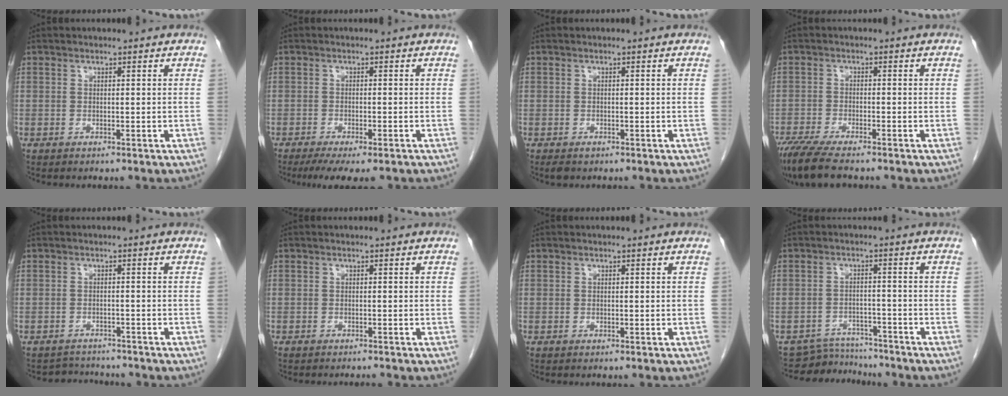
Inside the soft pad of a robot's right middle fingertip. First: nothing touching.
{"total": 7.5, "force": [-5.8, 1.6, 4.6], "torque": [-0.062, -0.015, -0.086]}
{"total": 1.2, "force": [-0.7, 0.7, 0.6], "torque": [-0.014, -0.002, -0.003]}
{"total": 8.9, "force": [-7.3, 1.3, 5.0], "torque": [-0.086, -0.022, -0.123]}
{"total": 3.3, "force": [-3.2, 0.6, -0.6], "torque": [0.005, -0.002, -0.049]}
{"total": 1.8, "force": [-1.7, -0.1, 0.5], "torque": [-0.006, -0.003, -0.020]}
{"total": 0.0}
{"total": 5.7, "force": [-5.5, 1.3, -1.0], "torque": [0.015, 0.010, -0.087]}